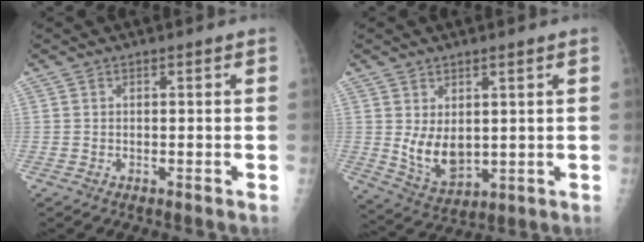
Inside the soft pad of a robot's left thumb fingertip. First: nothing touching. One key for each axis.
{"total": 7.9, "fx": 1.4, "fy": 4.6, "fz": 6.3, "tx": -0.092, "ty": -0.023, "tz": 0.045}